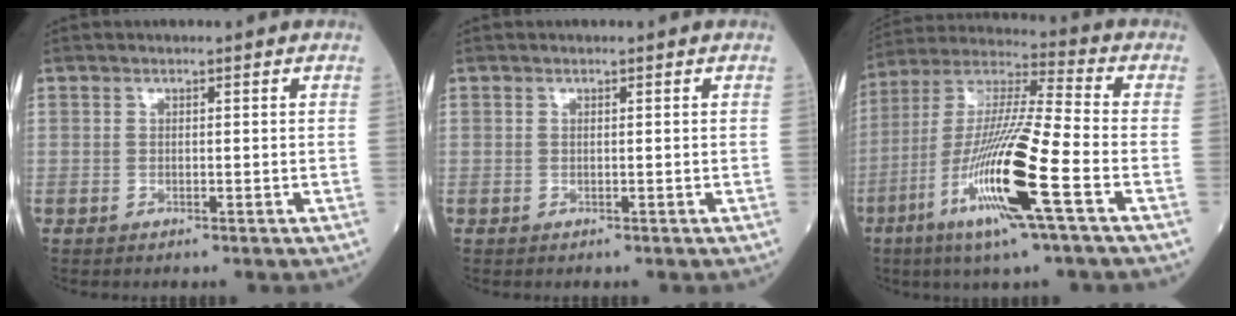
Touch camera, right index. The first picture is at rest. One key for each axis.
{"total": 0.0}
{"total": 17.7, "fx": -6.6, "fy": 0.1, "fz": 16.4, "tx": -0.338, "ty": -0.021, "tz": -0.128}